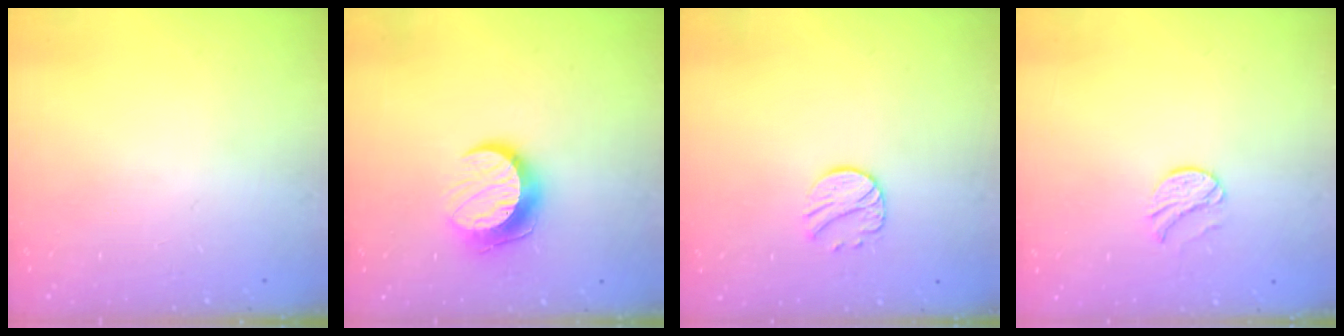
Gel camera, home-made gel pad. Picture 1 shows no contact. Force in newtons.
{"total": 10.6, "press": 10.6, "slide": 0.5}
{"total": 9.3, "press": 9.3, "slide": 0.6}
{"total": 8.0, "press": 7.9, "slide": 0.6}